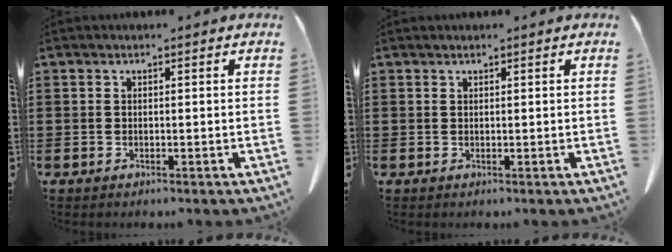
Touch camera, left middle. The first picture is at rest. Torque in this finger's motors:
{"motor_torque": [0.31, 0.30, 0.00, 0.01]}